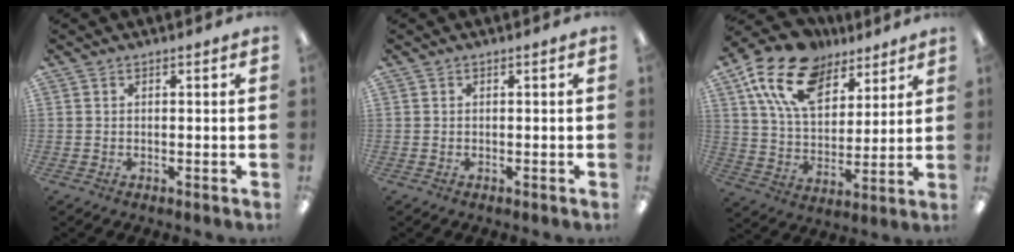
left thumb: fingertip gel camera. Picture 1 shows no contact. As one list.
[{"total": 0.0}, {"total": 17.9, "force": [11.2, 10.2, 9.5], "torque": [-0.188, -0.039, 0.207]}]